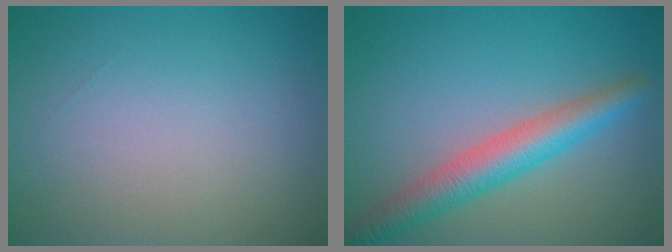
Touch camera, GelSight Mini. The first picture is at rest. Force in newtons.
{"total": 4.9, "press": 4.9, "slide": 0.3}